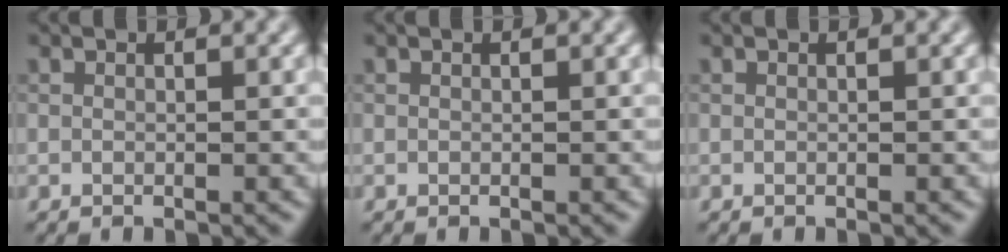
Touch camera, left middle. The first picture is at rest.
{"total": 0.0}
{"total": 0.0}